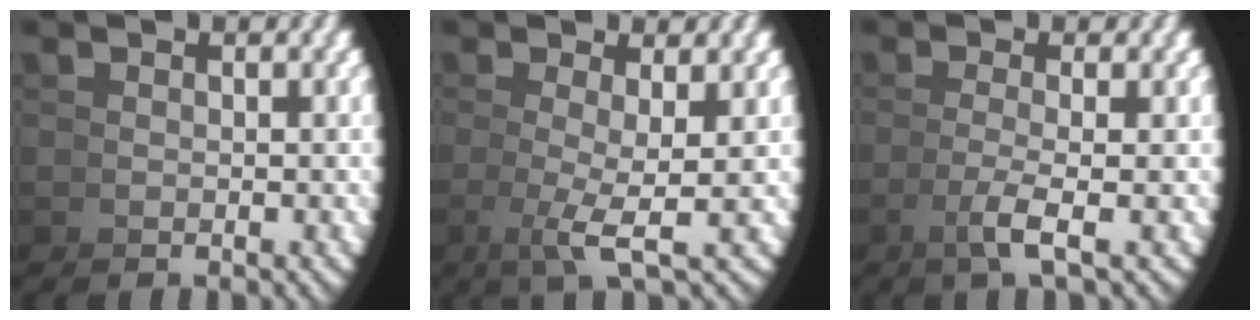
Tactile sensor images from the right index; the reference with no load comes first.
{"total": 3.4, "force": [0.2, 0.3, 3.4], "torque": [-0.073, -0.019, 0.011]}
{"total": 2.5, "force": [-0.6, -0.7, 2.4], "torque": [-0.048, -0.006, -0.005]}